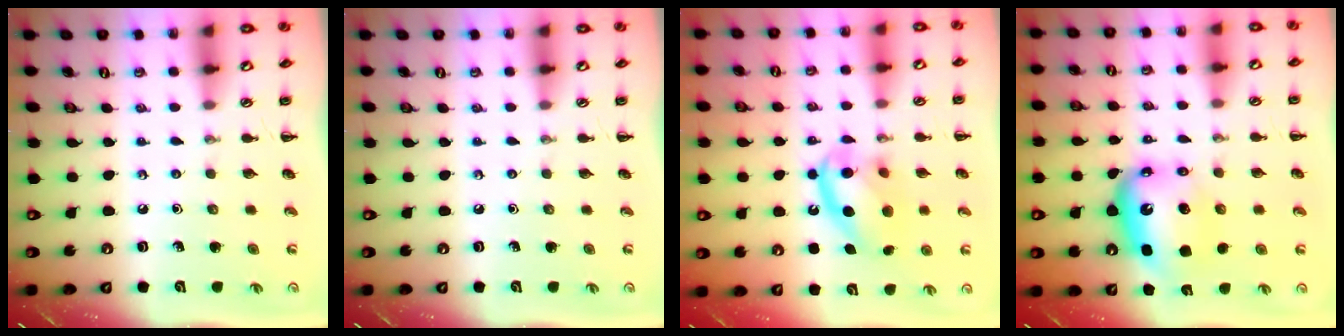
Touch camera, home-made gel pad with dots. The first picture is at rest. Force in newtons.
{"total": 0.0}
{"total": 15.0, "press": 14.8, "slide": 2.5}
{"total": 9.3, "press": 8.9, "slide": 2.8}